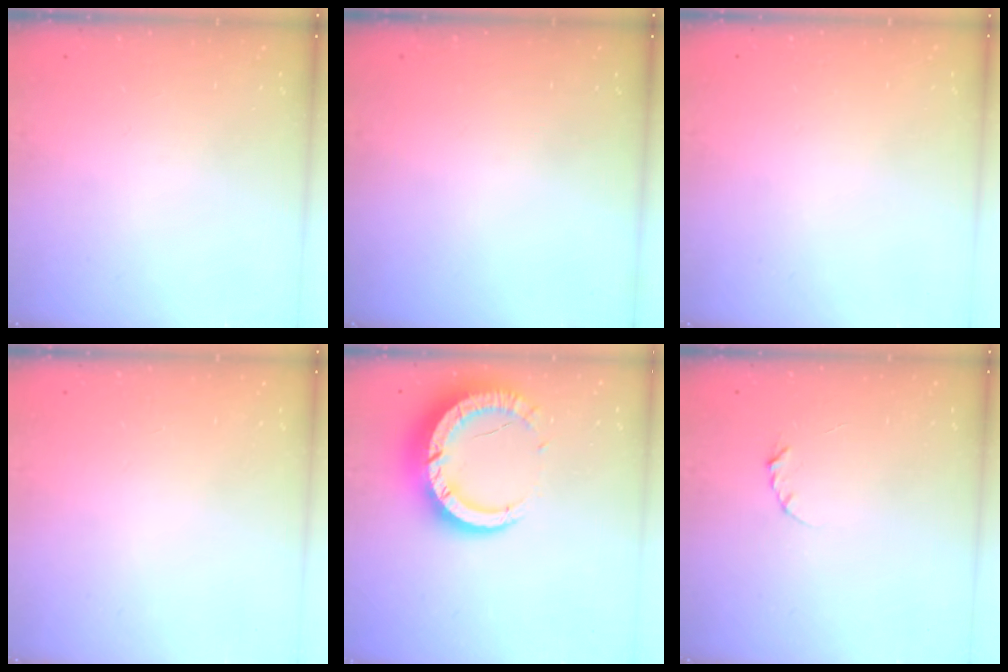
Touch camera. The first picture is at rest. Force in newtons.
{"total": 0.0}
{"total": 2.6, "press": 2.6, "slide": 0.2}
{"total": 2.4, "press": 2.4, "slide": 0.2}
{"total": 14.1, "press": 14.1, "slide": 1.2}
{"total": 2.3, "press": 2.3, "slide": 0.4}